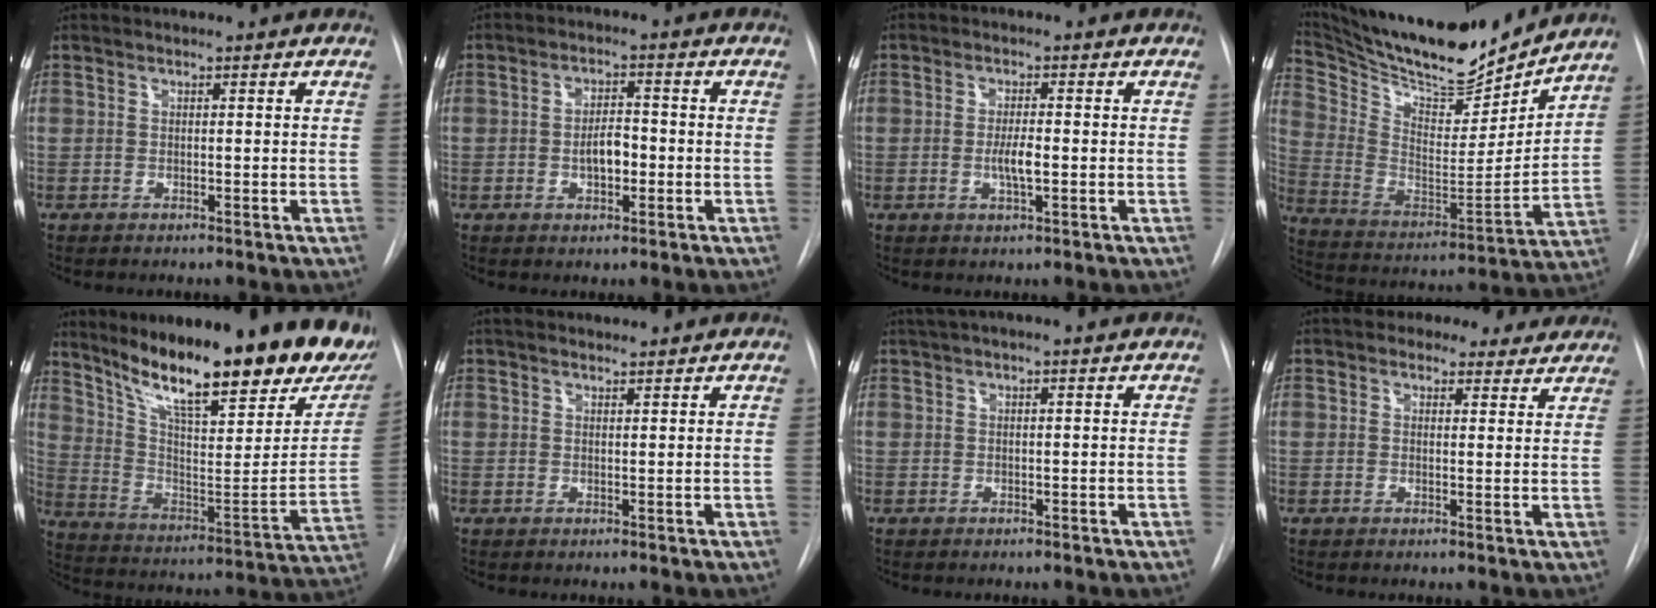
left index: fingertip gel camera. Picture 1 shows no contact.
{"total": 3.9, "force": [-0.8, 1.8, 3.3], "torque": [-0.055, 0.006, -0.012]}
{"total": 3.2, "force": [-0.5, 0.5, 3.1], "torque": [-0.061, -0.003, -0.008]}
{"total": 22.0, "force": [20.2, 3.8, 7.9], "torque": [-0.154, -0.025, 0.327]}
{"total": 28.7, "force": [21.4, 5.7, 18.3], "torque": [-0.285, -0.052, 0.309]}
{"total": 4.5, "force": [4.1, 0.9, 1.6], "torque": [-0.019, 0.026, 0.065]}
{"total": 3.8, "force": [2.7, 0.3, 2.7], "torque": [-0.047, 0.033, 0.047]}
{"total": 7.9, "force": [6.9, 3.6, 1.0], "torque": [0.015, 0.010, 0.067]}